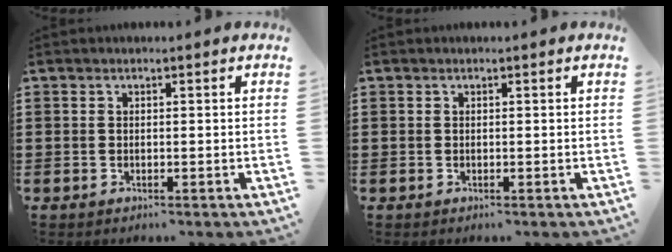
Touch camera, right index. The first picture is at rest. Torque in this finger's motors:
{"motor_torque": [-0.03, 0.59, -0.83, -0.21]}